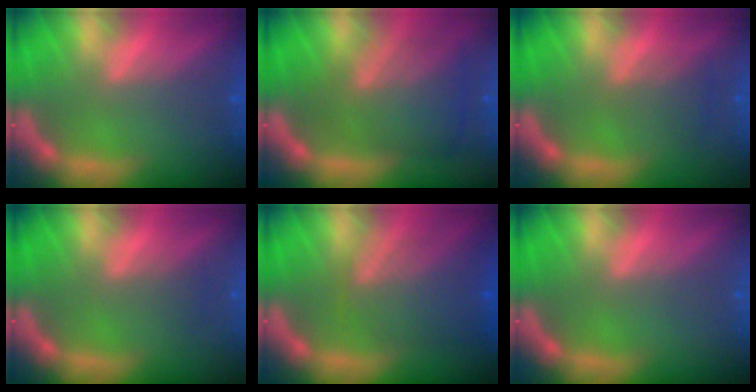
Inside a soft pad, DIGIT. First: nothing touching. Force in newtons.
{"total": 7.1}
{"total": 2.0}
{"total": 1.0}
{"total": 6.1}
{"total": 0.0}